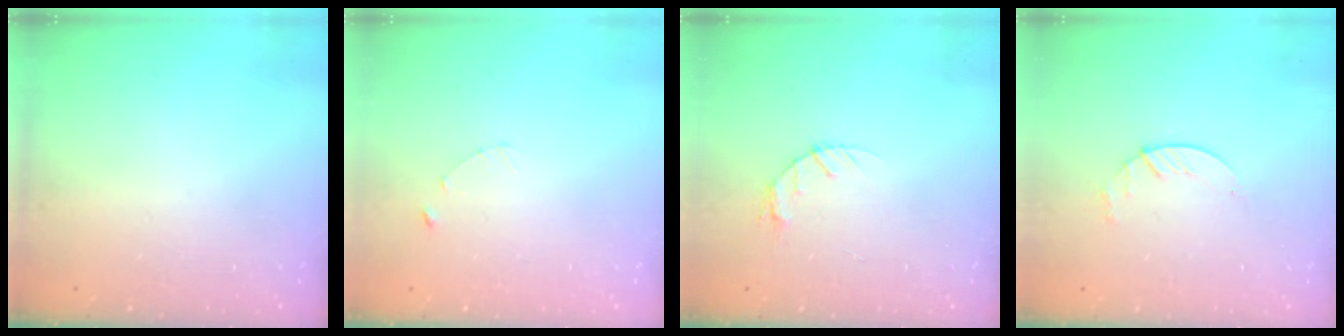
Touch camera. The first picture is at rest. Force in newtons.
{"total": 1.0, "press": 1.0, "slide": 0.2}
{"total": 3.3, "press": 3.2, "slide": 0.5}
{"total": 2.9, "press": 2.9, "slide": 0.4}